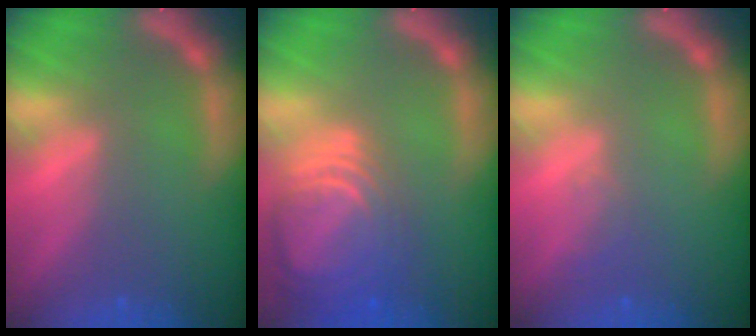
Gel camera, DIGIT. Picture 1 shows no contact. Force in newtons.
{"total": 9.5}
{"total": 1.0}